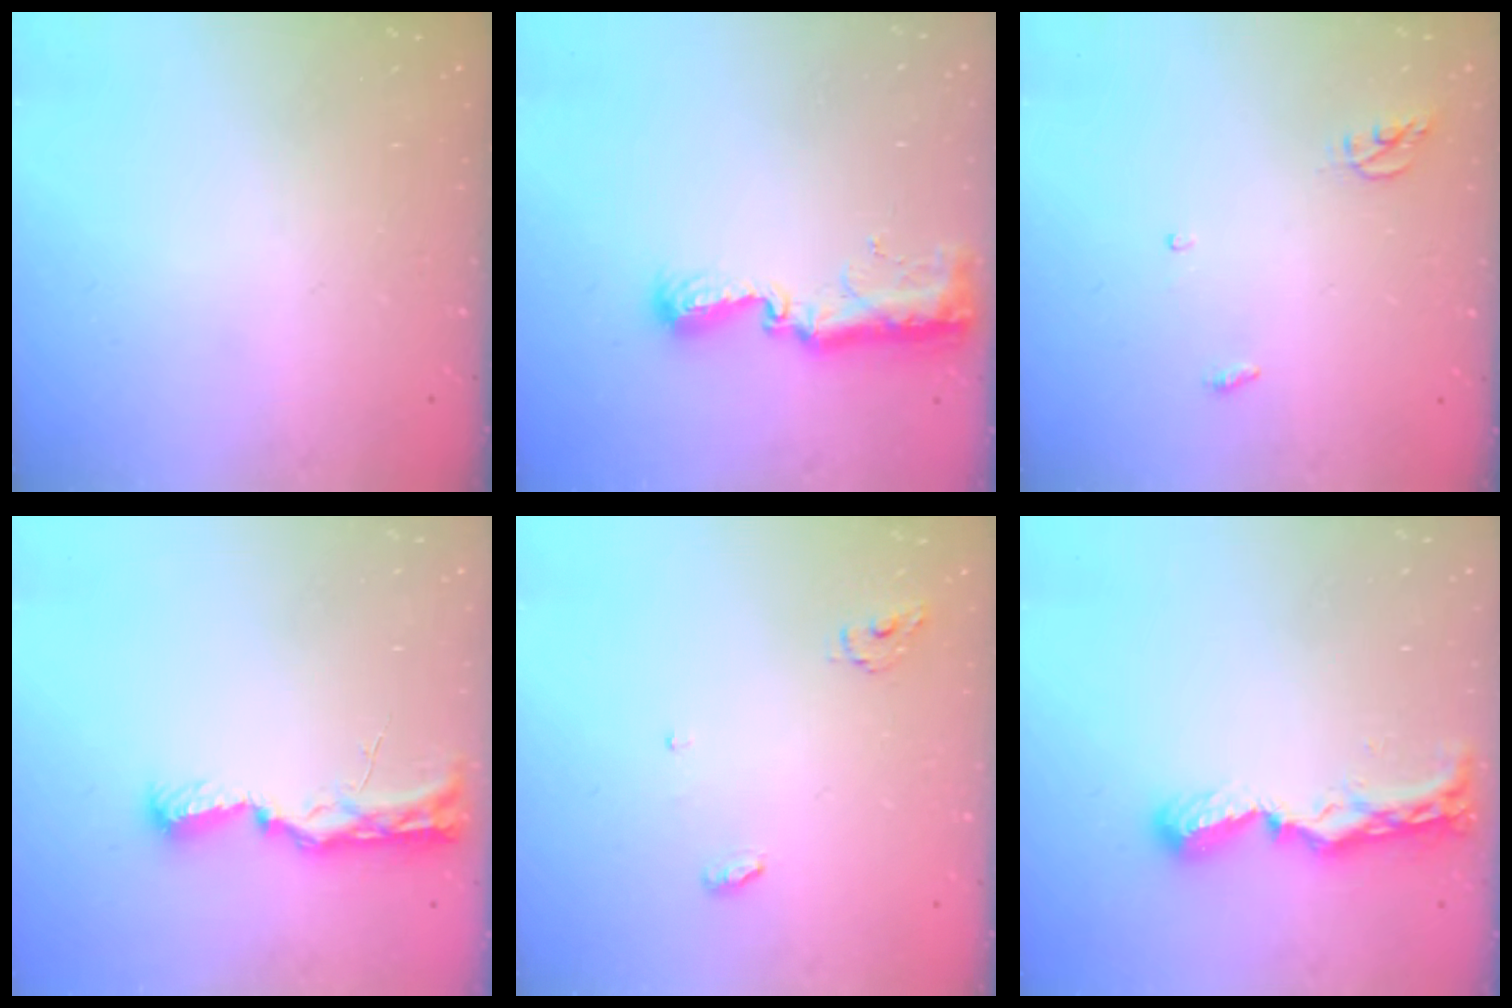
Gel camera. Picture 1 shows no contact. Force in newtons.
{"total": 9.4, "press": 9.4, "slide": 0.8}
{"total": 3.9, "press": 3.8, "slide": 0.3}
{"total": 10.7, "press": 9.7, "slide": 4.5}
{"total": 3.5, "press": 3.5, "slide": 0.3}
{"total": 8.8, "press": 8.8, "slide": 0.3}